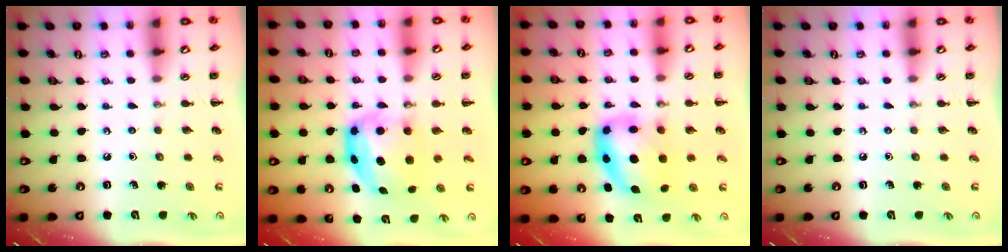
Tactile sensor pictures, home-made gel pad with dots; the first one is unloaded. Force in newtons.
{"total": 5.9, "press": 5.9, "slide": 0.7}
{"total": 8.1, "press": 7.9, "slide": 1.9}
{"total": 0.0}